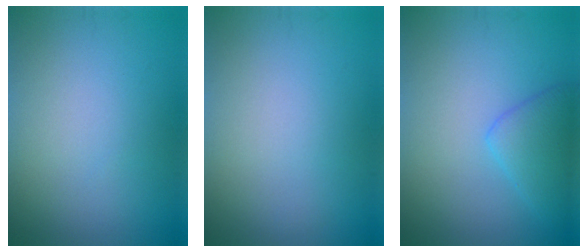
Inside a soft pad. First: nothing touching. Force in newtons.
{"total": 0.0}
{"total": 2.8, "press": 2.8, "slide": 0.1}